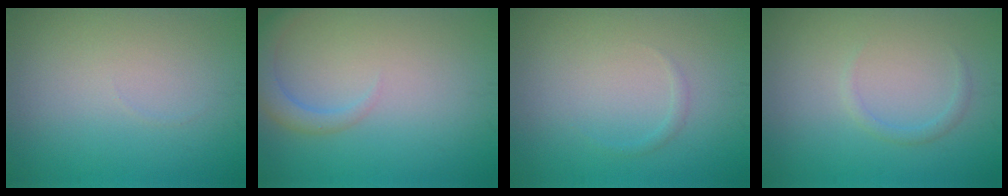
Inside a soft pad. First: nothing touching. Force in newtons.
{"total": 2.4, "press": 2.4, "slide": 0.2}
{"total": 0.6, "press": 0.6, "slide": 0.1}
{"total": 1.0, "press": 1.0, "slide": 0.0}